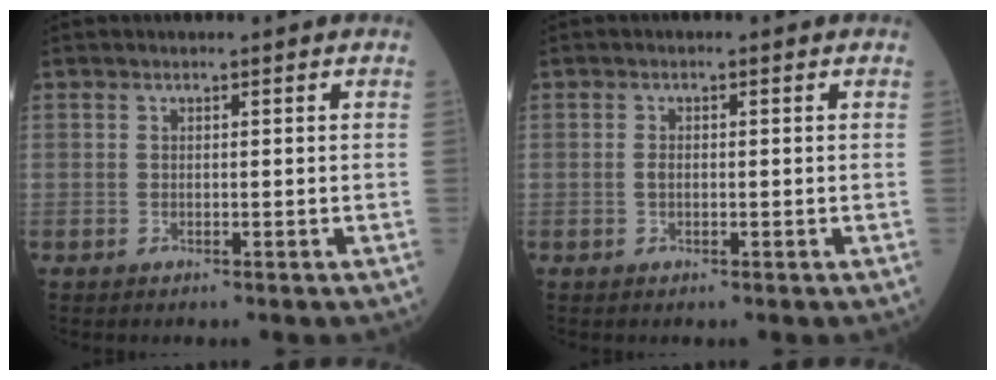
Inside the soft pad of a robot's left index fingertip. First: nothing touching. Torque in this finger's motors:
{"motor_torque": [0.21, 0.09, 0.08, 0.01]}